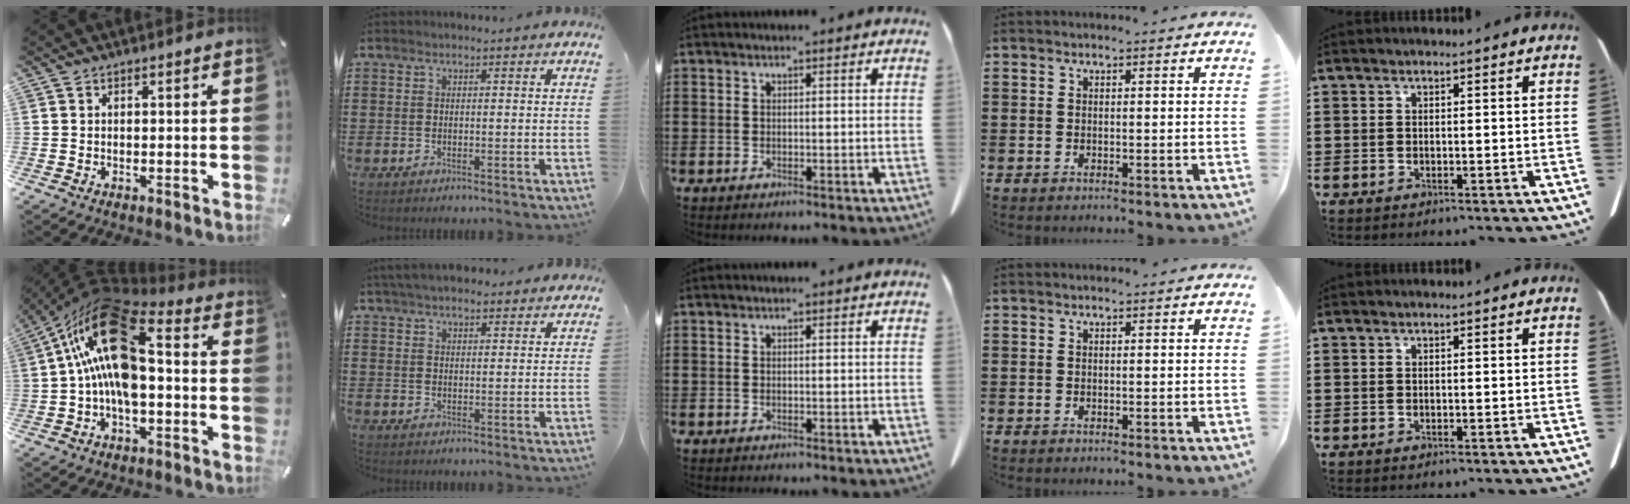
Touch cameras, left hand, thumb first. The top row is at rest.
{"thumb": {"total": 20.5, "force": [3.0, 10.9, 17.1], "torque": [-0.321, -0.016, 0.055]}, "index": {"total": 3.9, "force": [3.7, 0.9, 1.0], "torque": [-0.029, -0.002, 0.070]}}